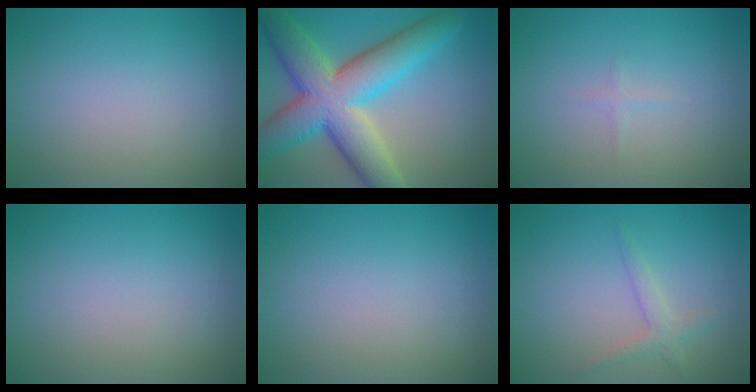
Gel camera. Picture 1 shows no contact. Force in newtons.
{"total": 11.6, "press": 11.5, "slide": 0.5}
{"total": 0.6, "press": 0.6, "slide": 0.0}
{"total": 0.0}
{"total": 0.0}
{"total": 1.7, "press": 1.6, "slide": 0.1}